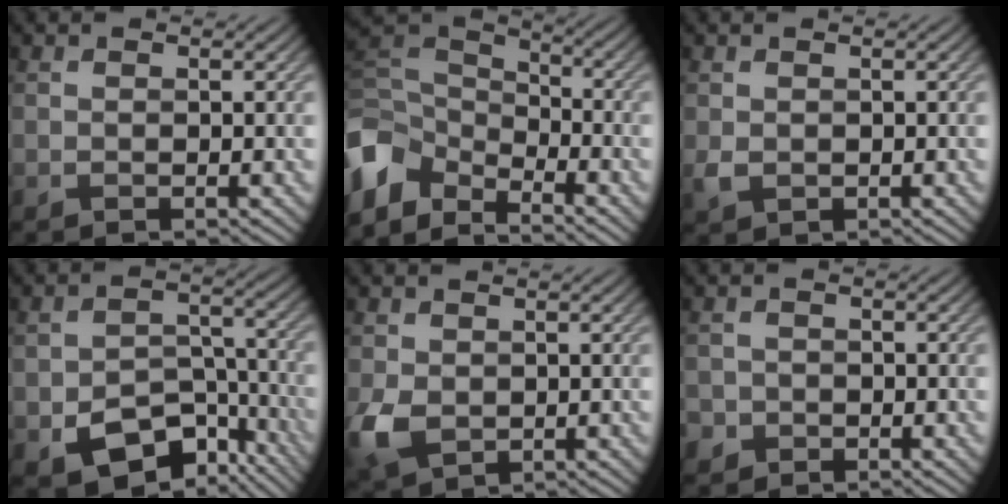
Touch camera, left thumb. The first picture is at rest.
{"total": 7.7, "force": [-4.8, 4.7, 3.7], "torque": [-0.098, 0.000, -0.108]}
{"total": 1.4, "force": [0.1, 1.2, 0.8], "torque": [-0.022, -0.004, 0.006]}
{"total": 10.7, "force": [-6.1, 6.5, 6.0], "torque": [-0.104, -0.031, -0.093]}
{"total": 5.3, "force": [-0.5, 4.0, 3.3], "torque": [-0.087, -0.012, -0.009]}
{"total": 2.2, "force": [-1.2, 1.8, 0.1], "torque": [-0.002, -0.002, -0.027]}